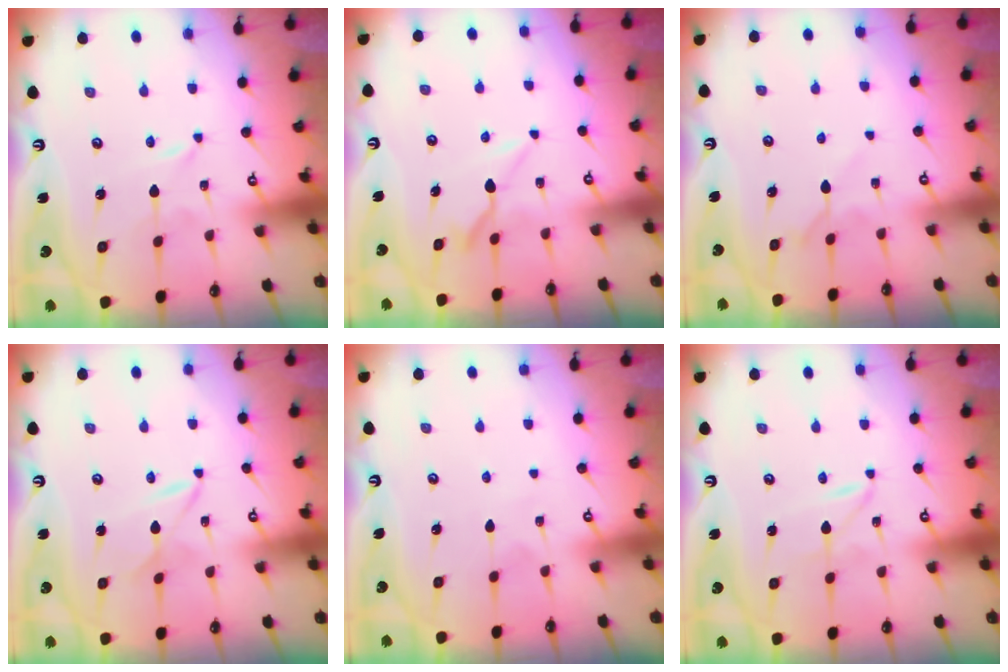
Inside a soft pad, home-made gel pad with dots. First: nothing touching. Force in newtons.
{"total": 6.8, "press": 6.8, "slide": 0.8}
{"total": 3.9, "press": 3.9, "slide": 0.4}
{"total": 2.5, "press": 2.5, "slide": 0.3}
{"total": 2.2, "press": 2.2, "slide": 0.2}
{"total": 1.2, "press": 1.1, "slide": 0.2}